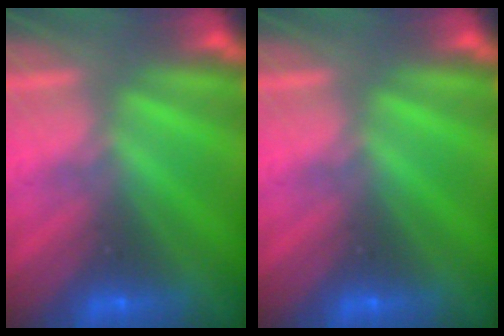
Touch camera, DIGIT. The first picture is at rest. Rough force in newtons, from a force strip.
{"total": 0.0}